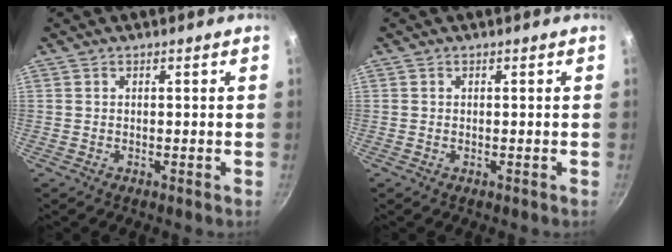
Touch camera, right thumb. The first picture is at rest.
{"total": 0.0}